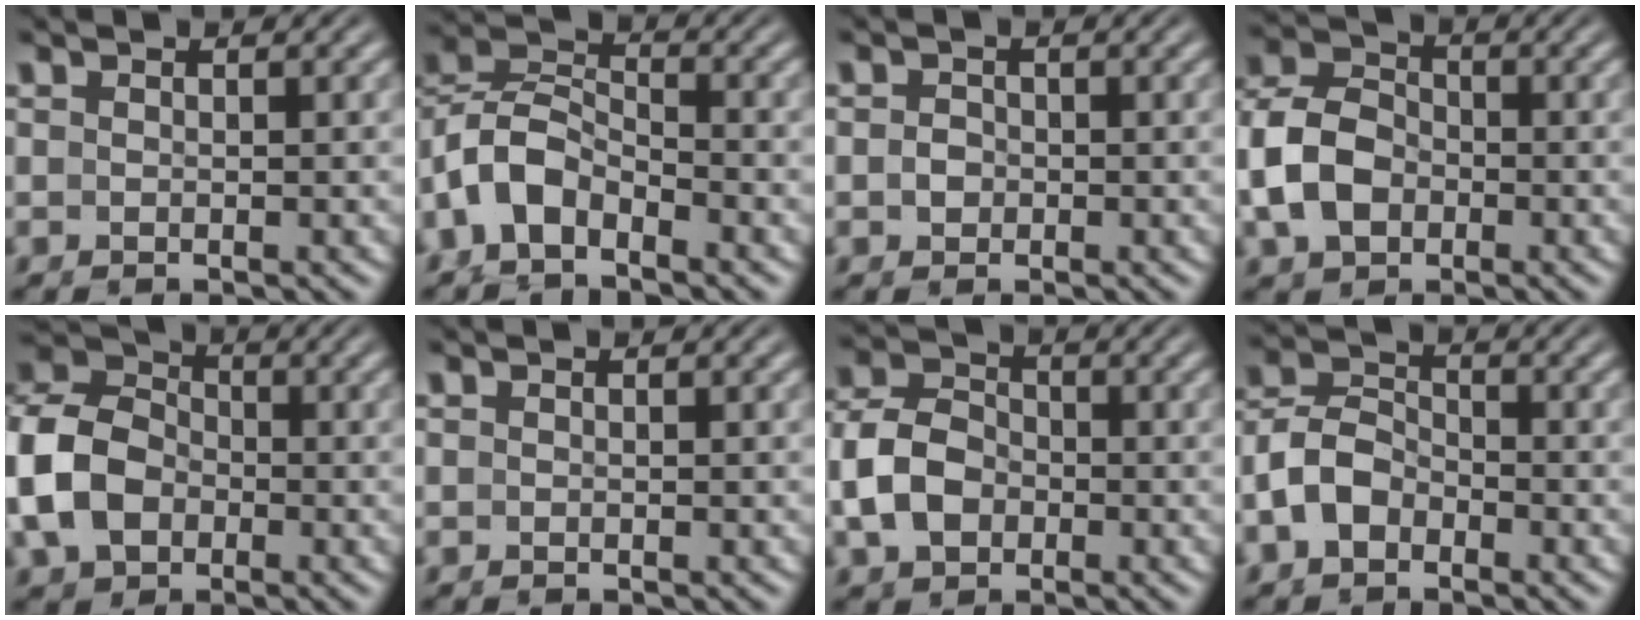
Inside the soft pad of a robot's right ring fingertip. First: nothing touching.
{"total": 7.0, "force": [-1.8, 5.9, 3.3], "torque": [-0.097, -0.014, -0.037]}
{"total": 0.8, "force": [-0.1, 0.7, 0.2], "torque": [-0.013, -0.006, 0.002]}
{"total": 7.0, "force": [-0.9, 5.9, 3.6], "torque": [-0.086, -0.013, -0.012]}
{"total": 9.6, "force": [-0.4, 8.3, 4.8], "torque": [-0.112, -0.006, -0.011]}
{"total": 0.0}
{"total": 5.8, "force": [-0.8, 4.9, 3.1], "torque": [-0.068, -0.011, -0.010]}
{"total": 7.1, "force": [-2.0, 6.1, 3.0], "torque": [-0.079, -0.021, -0.035]}